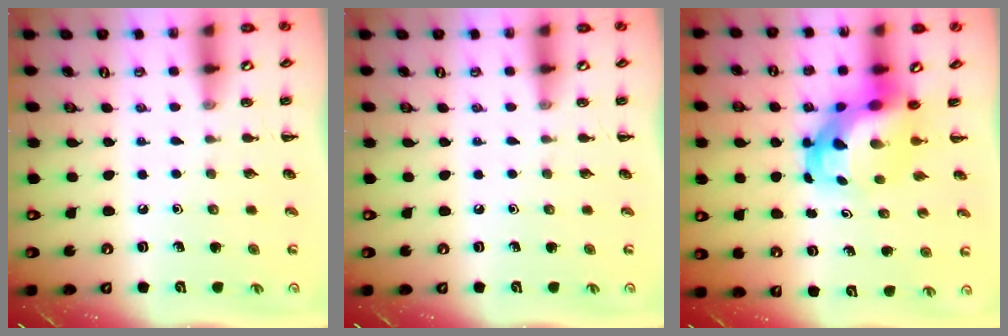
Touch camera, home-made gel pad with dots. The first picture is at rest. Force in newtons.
{"total": 0.0}
{"total": 6.4, "press": 6.1, "slide": 1.9}